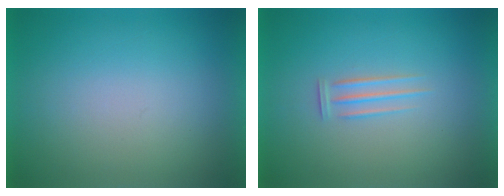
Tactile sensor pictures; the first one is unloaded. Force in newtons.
{"total": 1.3}